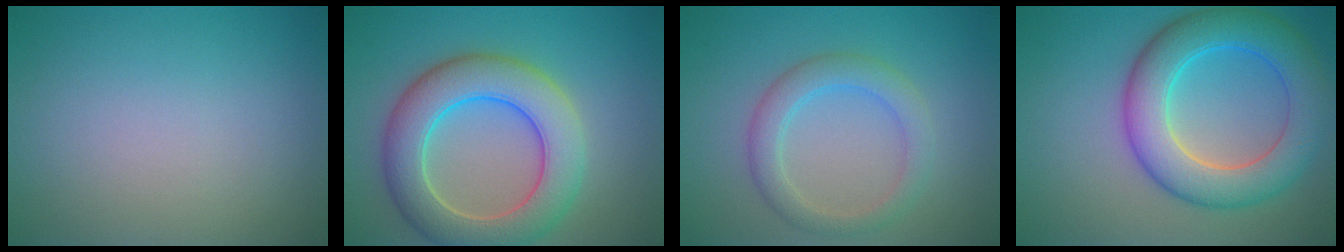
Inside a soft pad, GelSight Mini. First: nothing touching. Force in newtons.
{"total": 8.1, "press": 8.0, "slide": 0.6}
{"total": 3.2, "press": 3.2, "slide": 0.0}
{"total": 8.0, "press": 8.0, "slide": 0.2}